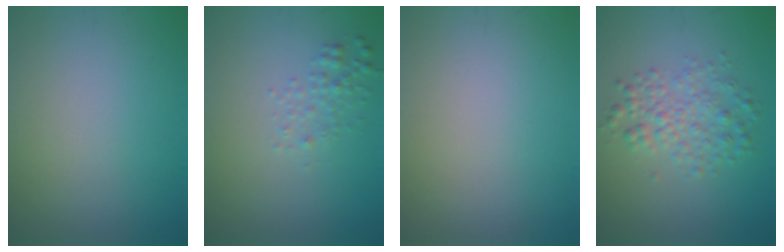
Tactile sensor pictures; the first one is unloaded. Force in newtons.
{"total": 1.5, "press": 1.5, "slide": 0.1}
{"total": 0.0}
{"total": 3.3, "press": 3.3, "slide": 0.1}